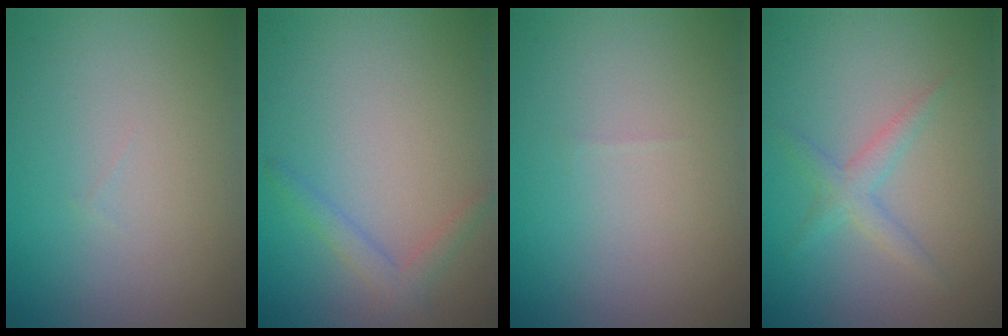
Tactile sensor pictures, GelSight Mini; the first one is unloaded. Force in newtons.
{"total": 1.6, "press": 1.6, "slide": 0.1}
{"total": 0.0}
{"total": 1.8, "press": 1.8, "slide": 0.2}